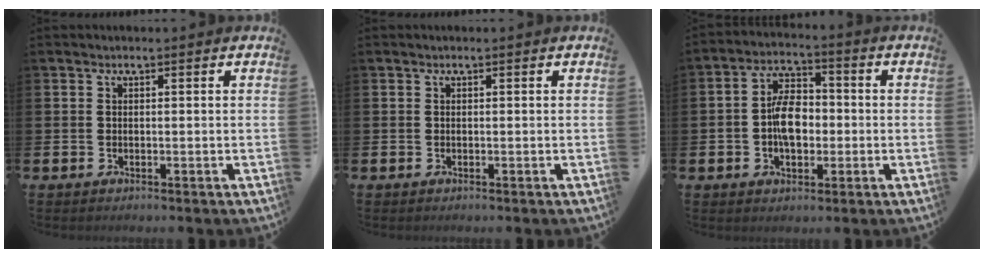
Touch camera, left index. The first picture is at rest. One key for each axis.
{"total": 0.0}
{"total": 6.5, "fx": -0.6, "fy": 3.9, "fz": 5.1, "tx": -0.079, "ty": 0.009, "tz": -0.015}